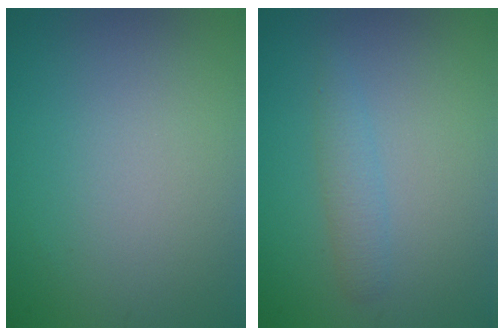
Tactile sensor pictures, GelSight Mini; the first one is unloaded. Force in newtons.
{"total": 1.6, "press": 1.6, "slide": 0.2}